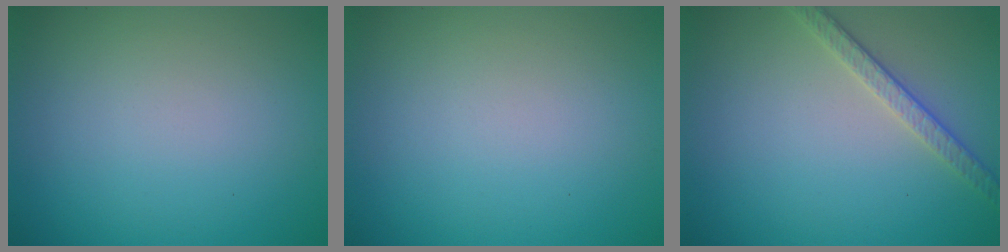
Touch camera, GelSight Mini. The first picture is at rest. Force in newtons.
{"total": 0.0}
{"total": 2.6, "press": 2.5, "slide": 0.8}